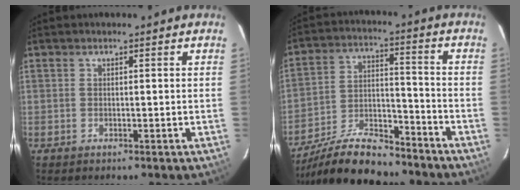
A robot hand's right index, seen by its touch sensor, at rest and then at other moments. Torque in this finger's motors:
{"motor_torque": [-0.02, -0.05, -0.12, -0.13]}